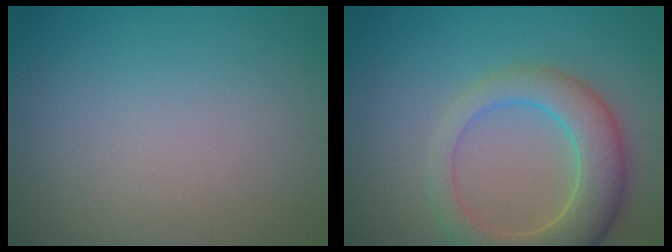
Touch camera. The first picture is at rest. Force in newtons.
{"total": 6.3, "press": 6.3, "slide": 0.6}